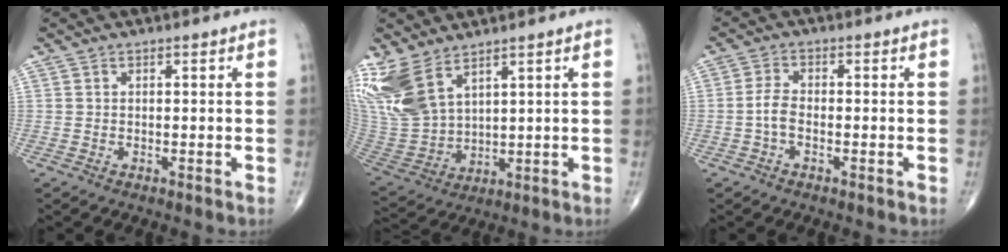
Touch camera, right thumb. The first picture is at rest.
{"total": 14.3, "force": [8.8, 7.1, 8.8], "torque": [-0.199, -0.037, 0.199]}
{"total": 3.2, "force": [-0.9, 1.7, 2.6], "torque": [-0.055, 0.011, -0.023]}